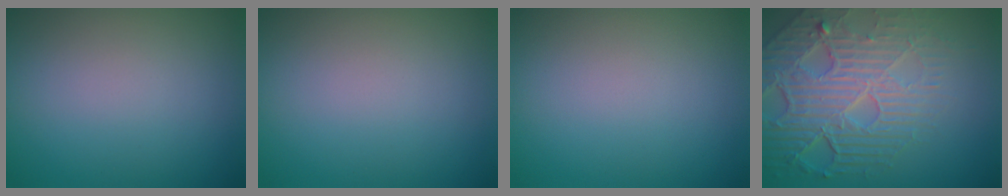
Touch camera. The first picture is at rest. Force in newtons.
{"total": 0.0}
{"total": 0.0}
{"total": 8.2, "press": 5.9, "slide": 5.7}